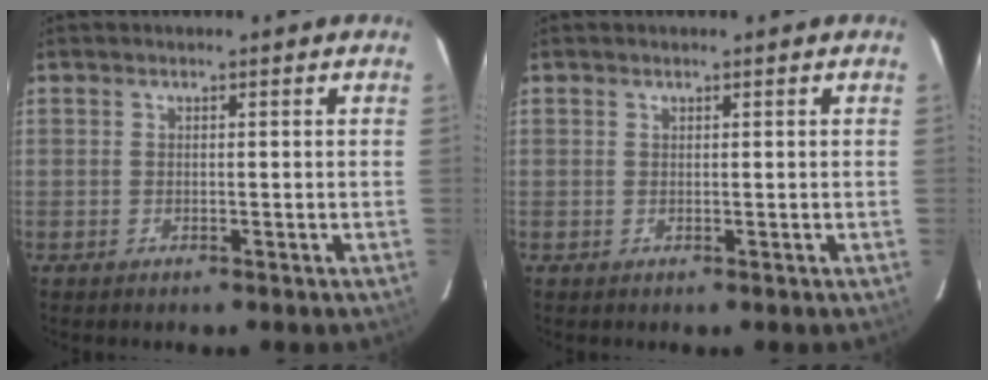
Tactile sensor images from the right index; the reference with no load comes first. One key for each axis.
{"total": 0.0}